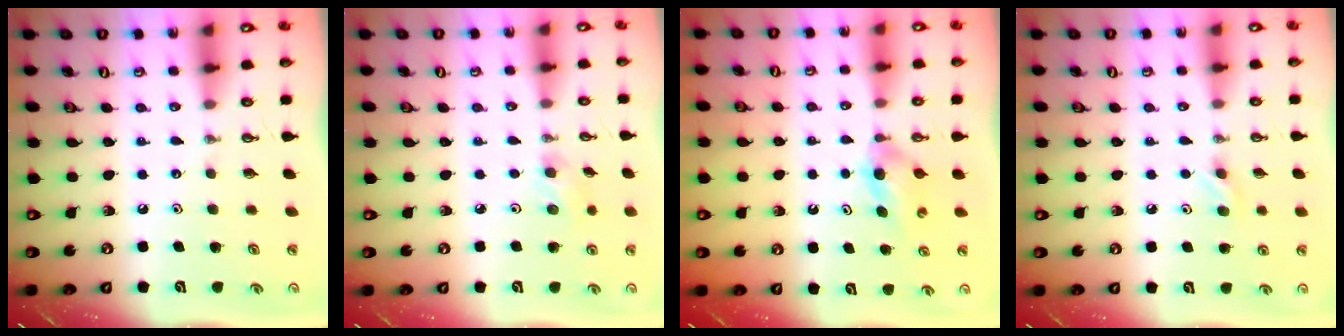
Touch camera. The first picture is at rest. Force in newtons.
{"total": 4.2, "press": 4.0, "slide": 1.3}
{"total": 3.6, "press": 3.5, "slide": 1.0}
{"total": 4.6, "press": 4.3, "slide": 1.6}